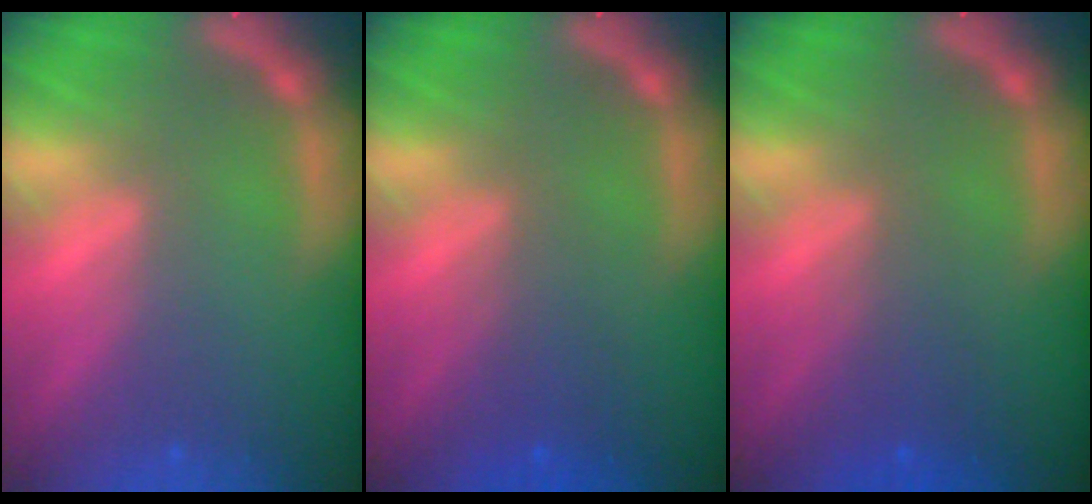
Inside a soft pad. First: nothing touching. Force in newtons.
{"total": 2.5}
{"total": 2.5}